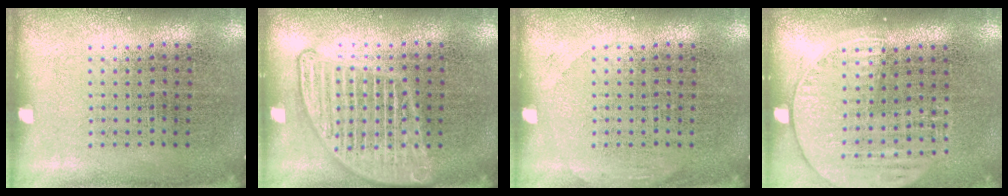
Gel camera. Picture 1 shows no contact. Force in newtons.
{"total": 3.0, "press": 3.0, "slide": 0.3}
{"total": 0.7, "press": 0.6, "slide": 0.1}
{"total": 1.5, "press": 1.4, "slide": 0.6}